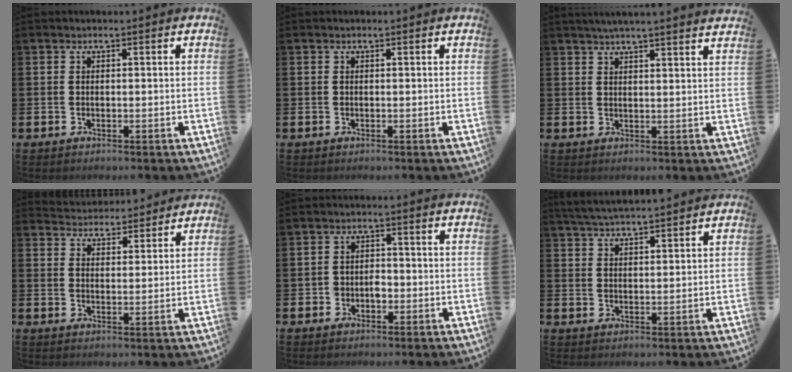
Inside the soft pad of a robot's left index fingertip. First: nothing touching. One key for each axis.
{"total": 0.0}
{"total": 3.6, "fx": 3.5, "fy": -0.7, "fz": 0.6, "tx": -0.017, "ty": -0.014, "tz": 0.063}
{"total": 4.4, "fx": 4.3, "fy": 0.8, "fz": -0.4, "tx": -0.006, "ty": -0.027, "tz": 0.077}
{"total": 2.1, "fx": -0.8, "fy": 1.7, "fz": 1.0, "tx": -0.007, "ty": -0.001, "tz": -0.023}
{"total": 4.3, "fx": 4.2, "fy": 0.0, "fz": 0.6, "tx": -0.025, "ty": -0.018, "tz": 0.077}